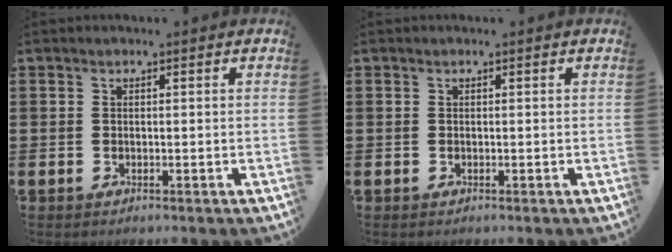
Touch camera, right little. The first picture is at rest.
{"total": 0.0}